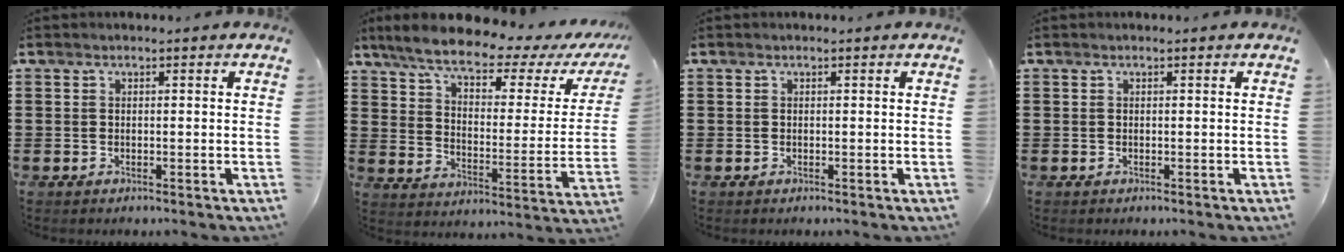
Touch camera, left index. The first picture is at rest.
{"total": 8.2, "force": [6.3, 1.3, 5.0], "torque": [-0.115, -0.036, 0.104]}
{"total": 0.0}
{"total": 0.0}